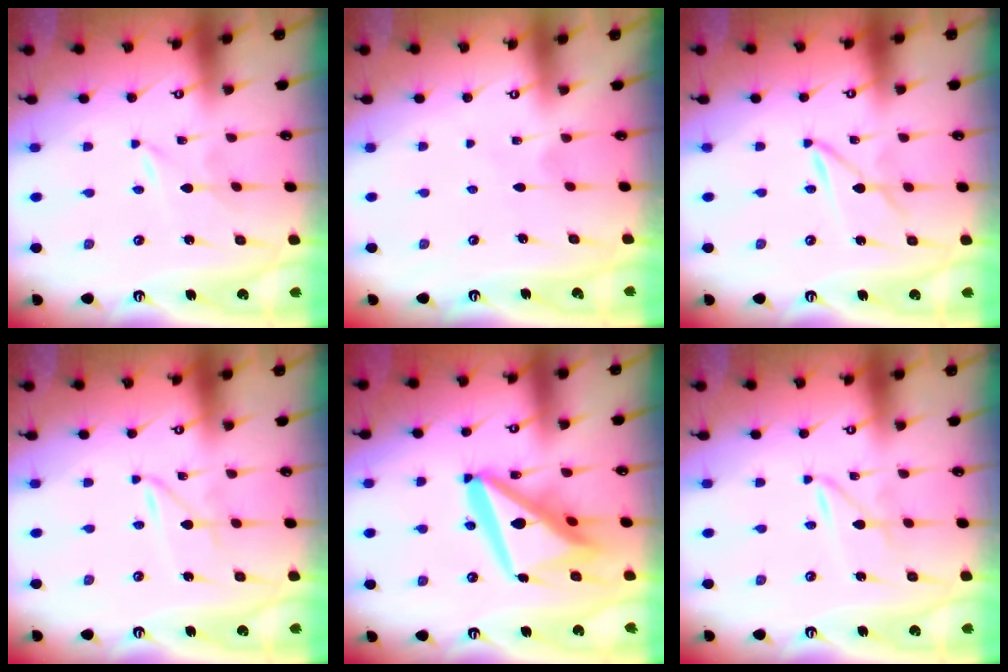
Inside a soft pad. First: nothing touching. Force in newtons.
{"total": 3.1, "press": 3.1, "slide": 0.4}
{"total": 2.1, "press": 2.1, "slide": 0.2}
{"total": 2.2, "press": 2.2, "slide": 0.1}
{"total": 17.0, "press": 16.9, "slide": 2.1}
{"total": 2.6, "press": 2.6, "slide": 0.2}